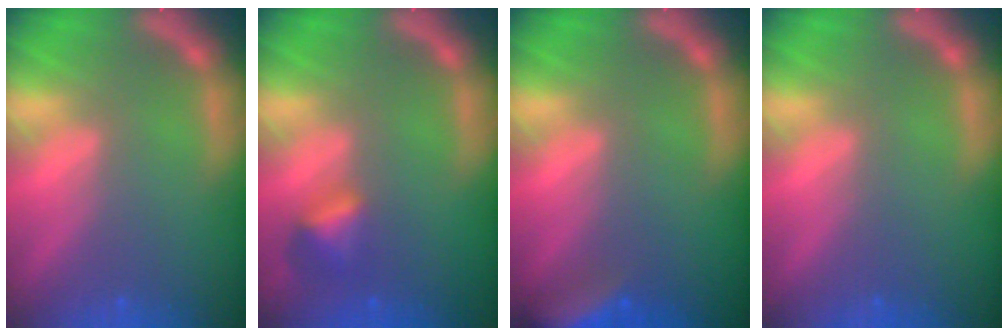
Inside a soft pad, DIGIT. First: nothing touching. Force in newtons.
{"total": 2.4}
{"total": 6.0}
{"total": 0.0}